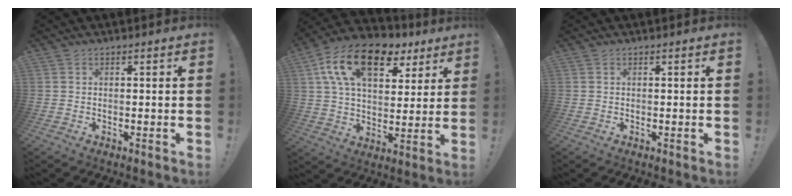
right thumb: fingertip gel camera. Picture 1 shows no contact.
{"total": 18.7, "force": [9.1, 10.5, 12.4], "torque": [-0.201, -0.035, 0.160]}
{"total": 0.0}